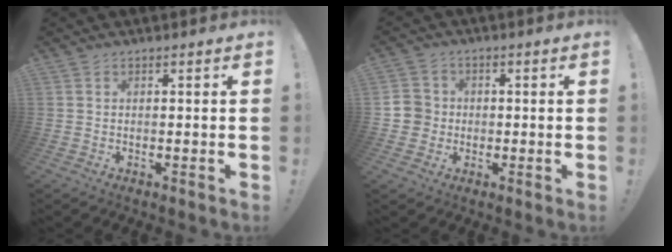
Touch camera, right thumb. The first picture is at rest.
{"total": 5.4, "force": [-0.6, 5.3, 1.1], "torque": [-0.028, 0.009, -0.011]}